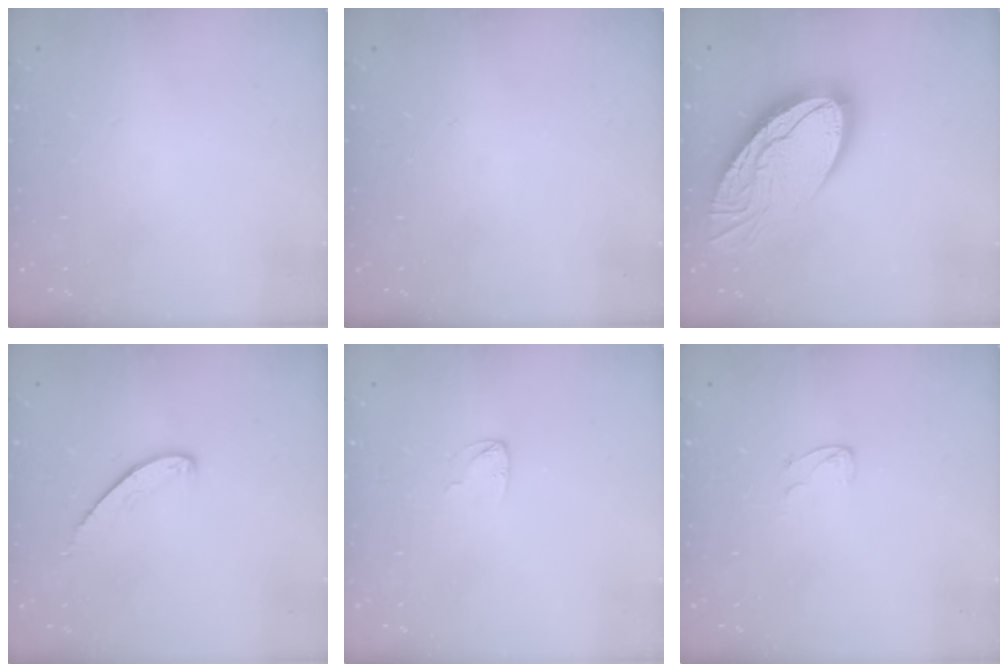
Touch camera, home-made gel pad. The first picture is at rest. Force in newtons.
{"total": 0.0}
{"total": 20.0, "press": 19.9, "slide": 1.7}
{"total": 5.2, "press": 5.1, "slide": 0.5}
{"total": 3.5, "press": 3.5, "slide": 0.4}
{"total": 3.1, "press": 3.1, "slide": 0.3}